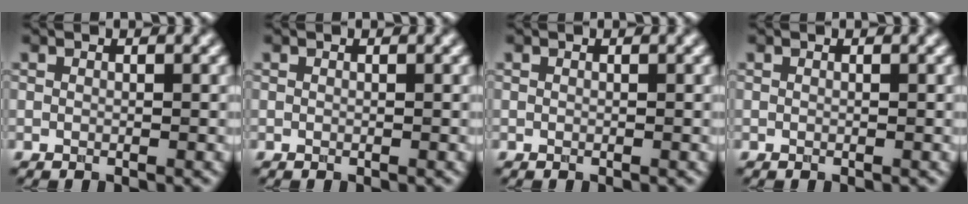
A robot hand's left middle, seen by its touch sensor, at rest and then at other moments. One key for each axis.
{"total": 0.0}
{"total": 0.0}
{"total": 0.0}